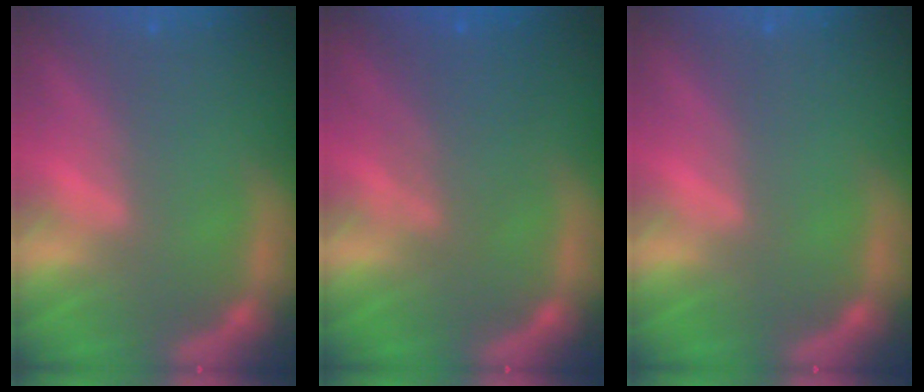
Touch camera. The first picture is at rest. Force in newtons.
{"total": 4.1}
{"total": 0.0}